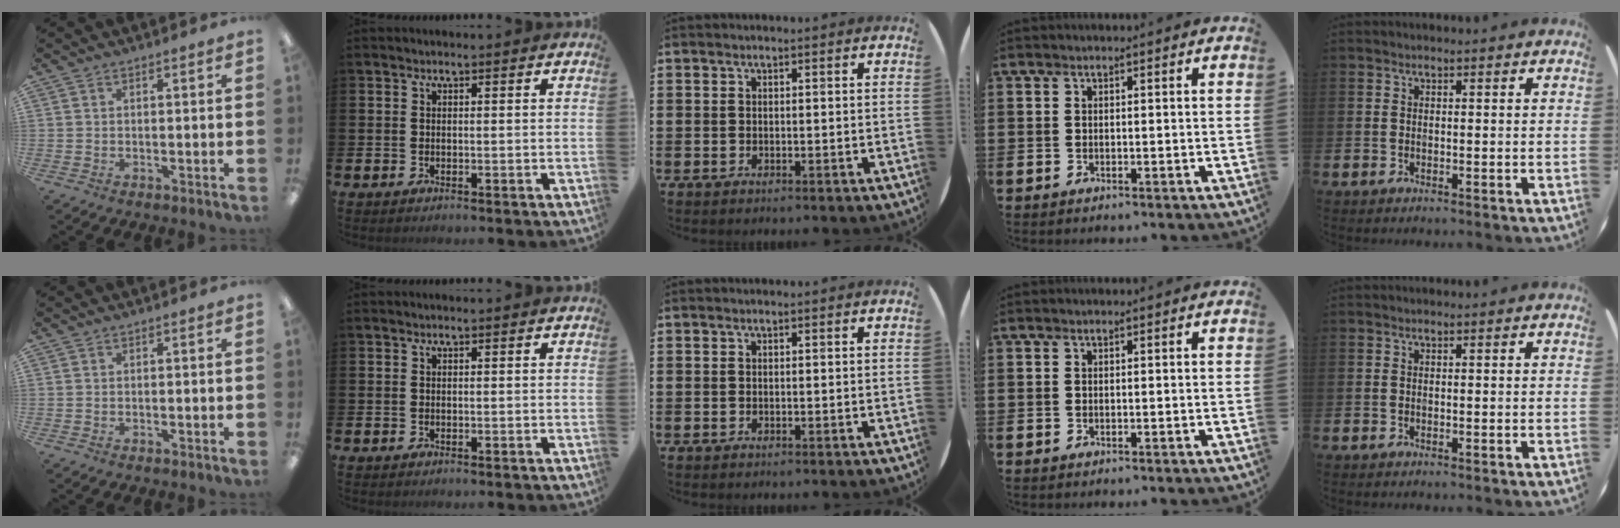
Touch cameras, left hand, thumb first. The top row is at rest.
{}